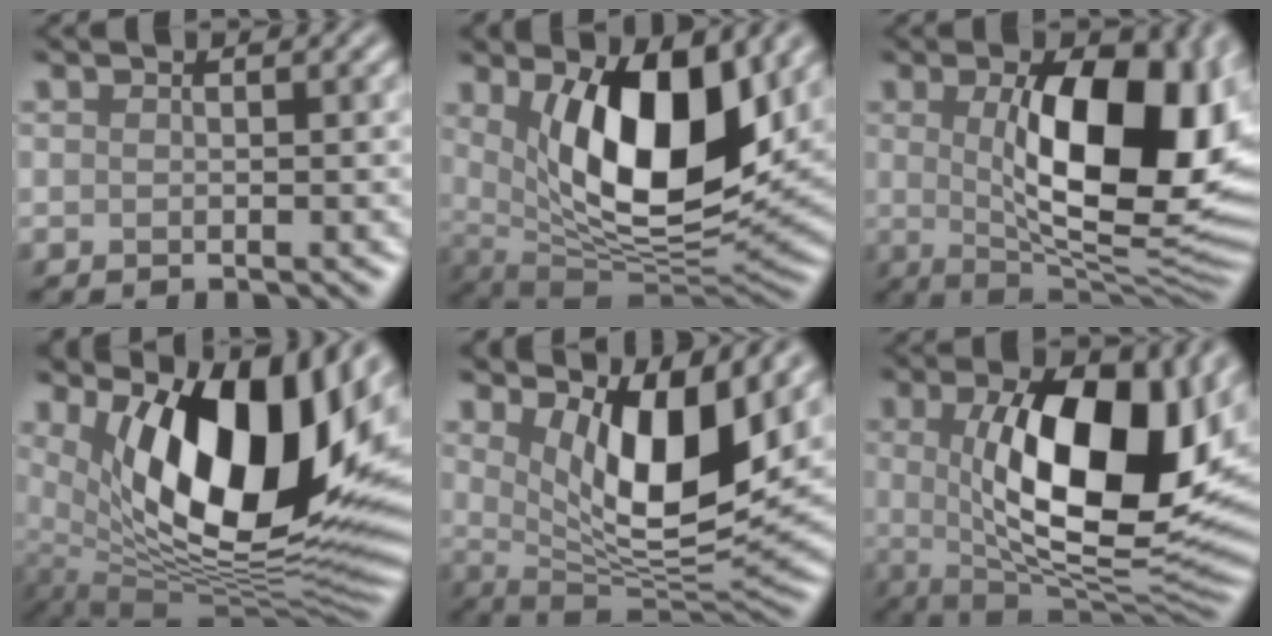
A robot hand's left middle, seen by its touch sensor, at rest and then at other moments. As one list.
[{"total": 11.3, "force": [3.2, 4.8, 9.8], "torque": [-0.153, -0.022, 0.059]}, {"total": 13.9, "force": [1.7, 6.0, 12.5], "torque": [-0.164, -0.006, 0.033]}, {"total": 15.5, "force": [4.9, 6.9, 13.0], "torque": [-0.184, -0.020, 0.080]}, {"total": 9.0, "force": [3.2, 3.2, 7.8], "torque": [-0.131, -0.028, 0.058]}, {"total": 15.3, "force": [2.2, 6.8, 13.6], "torque": [-0.202, -0.009, 0.035]}]